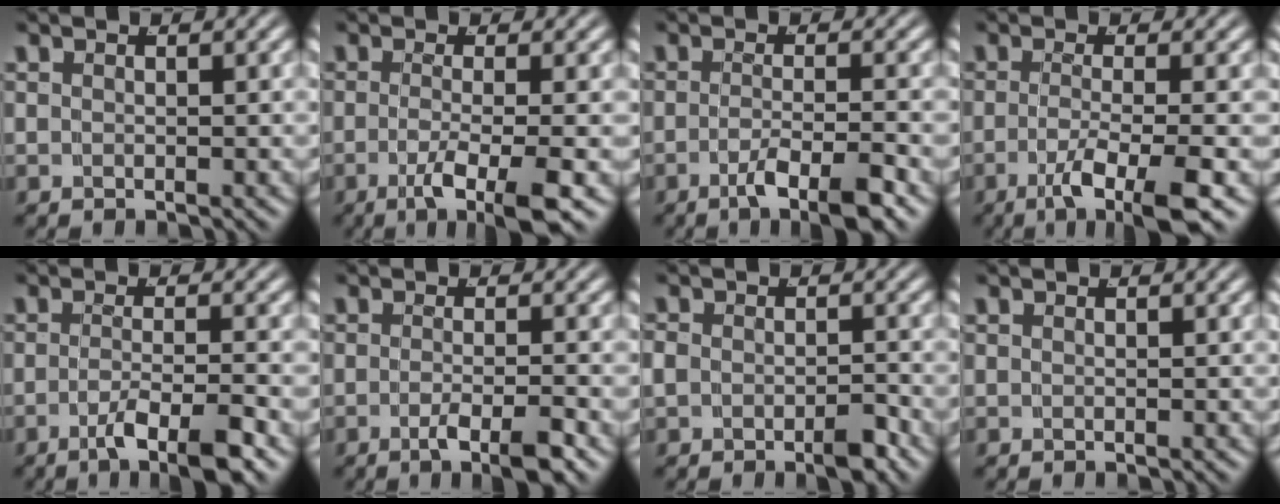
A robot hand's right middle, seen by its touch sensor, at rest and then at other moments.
{"total": 5.9, "force": [-3.5, 0.6, 4.7], "torque": [-0.080, -0.029, -0.044]}
{"total": 4.4, "force": [-2.8, 0.3, 3.4], "torque": [-0.056, -0.014, -0.042]}
{"total": 6.6, "force": [-4.2, 0.8, 5.0], "torque": [-0.081, -0.029, -0.054]}
{"total": 4.9, "force": [-3.1, 0.4, 3.8], "torque": [-0.063, -0.017, -0.044]}
{"total": 3.3, "force": [-2.1, 0.1, 2.6], "torque": [-0.043, -0.009, -0.033]}
{"total": 2.1, "force": [-1.3, 1.0, 1.4], "torque": [-0.031, -0.006, -0.020]}
{"total": 0.0}